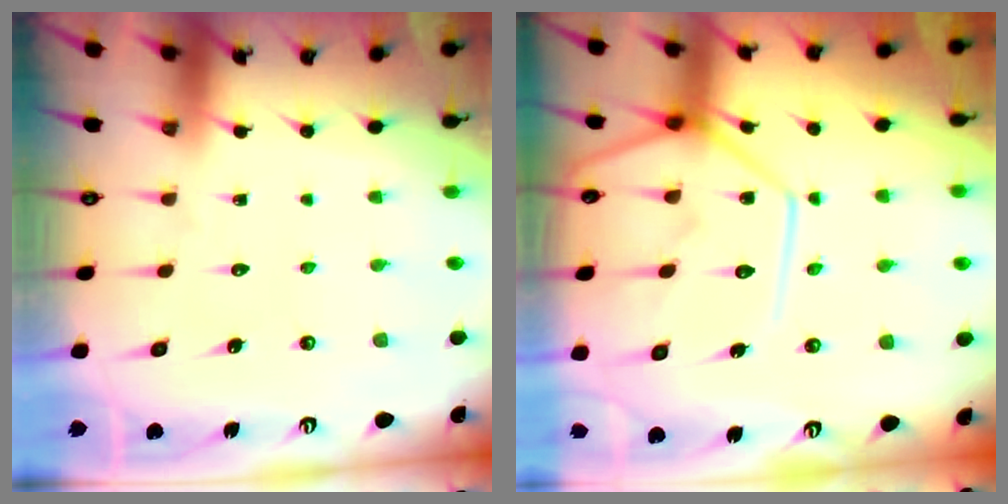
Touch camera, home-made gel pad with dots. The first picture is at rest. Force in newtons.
{"total": 16.2, "press": 16.1, "slide": 1.8}